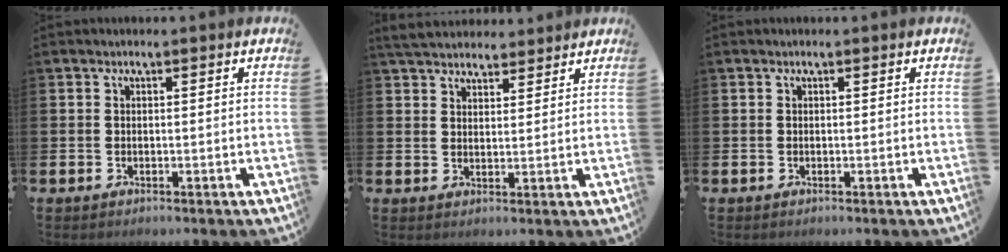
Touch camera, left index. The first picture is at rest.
{"total": 5.0, "force": [4.8, 1.3, 0.6], "torque": [-0.033, -0.015, 0.090]}
{"total": 0.0}